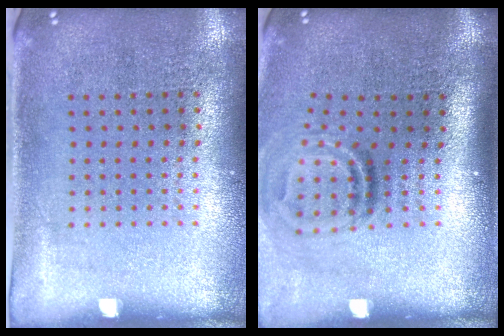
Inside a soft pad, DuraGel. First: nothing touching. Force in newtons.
{"total": 1.8, "press": 1.0, "slide": 1.5}